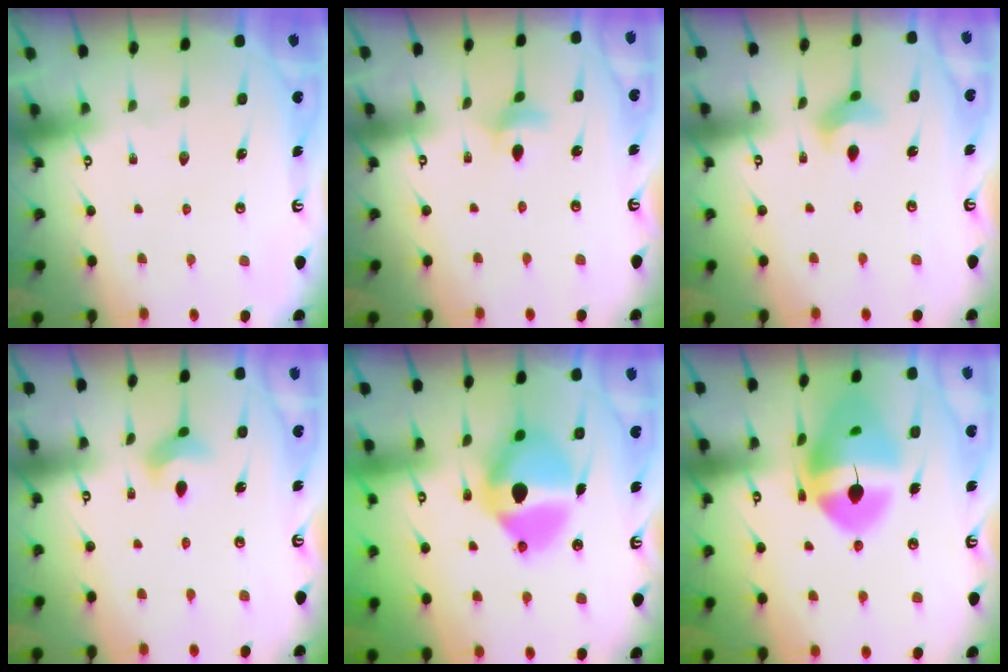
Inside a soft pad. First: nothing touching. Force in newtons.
{"total": 3.5, "press": 3.5, "slide": 0.4}
{"total": 6.3, "press": 6.1, "slide": 1.7}
{"total": 5.2, "press": 5.2, "slide": 0.6}
{"total": 16.9, "press": 16.9, "slide": 0.3}
{"total": 16.2, "press": 16.1, "slide": 1.8}